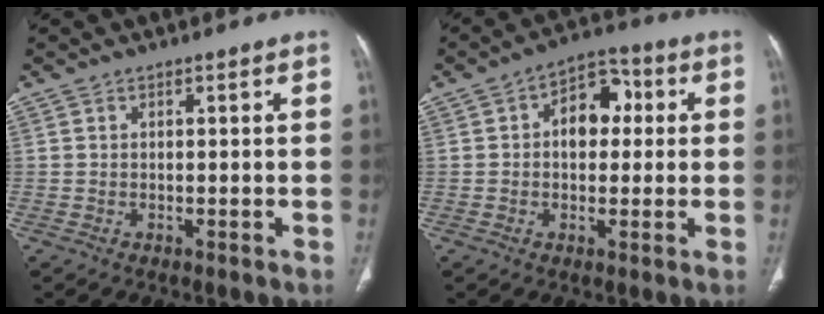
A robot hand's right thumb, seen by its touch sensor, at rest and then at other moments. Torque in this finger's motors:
{"motor_torque": [-0.80, 0.47, -0.07, -0.01, 0.14]}